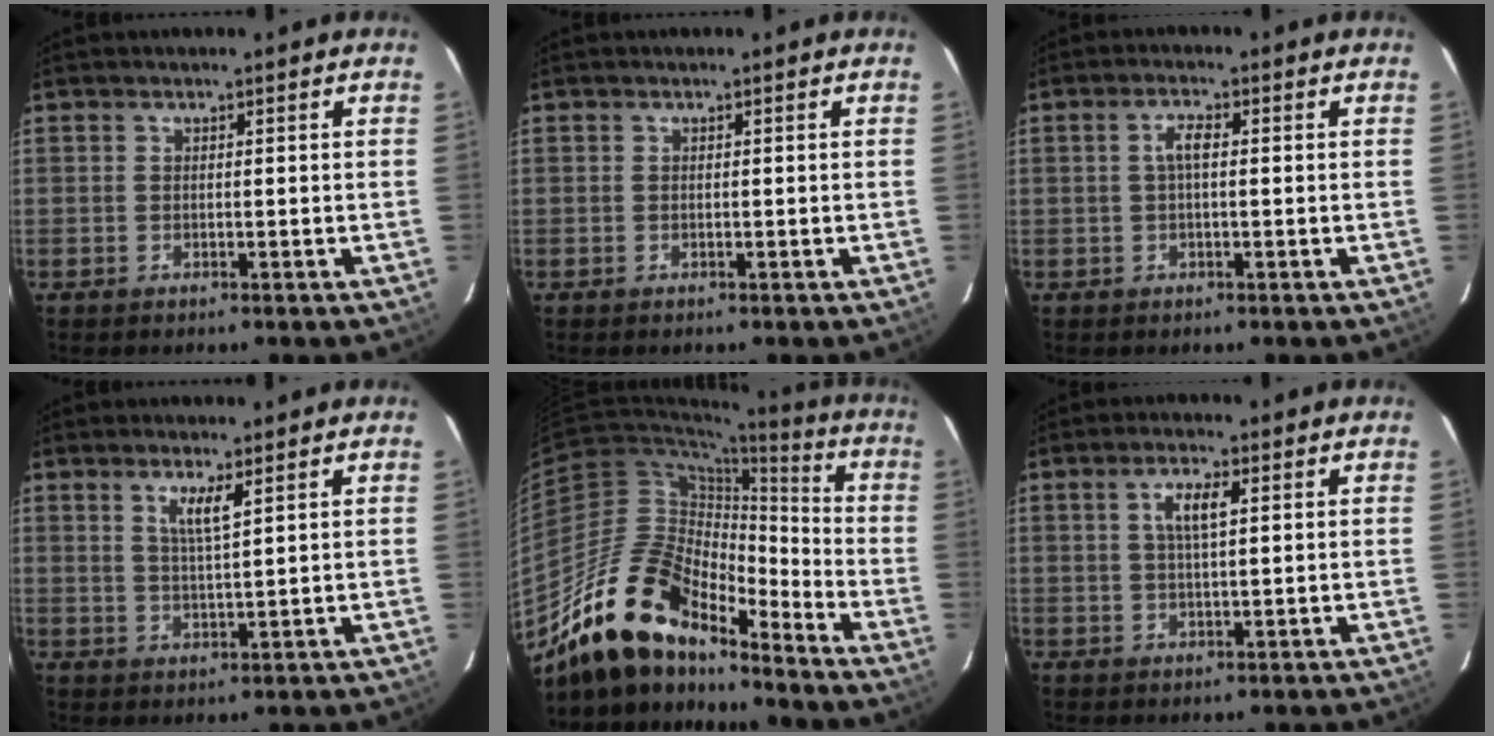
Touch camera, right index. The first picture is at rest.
{"total": 0.0}
{"total": 2.6, "force": [0.2, 0.7, 2.5], "torque": [-0.051, 0.008, 0.002]}
{"total": 3.9, "force": [2.0, 0.2, 3.3], "torque": [-0.063, -0.005, 0.037]}
{"total": 18.7, "force": [-15.3, 6.3, 8.6], "torque": [-0.154, 0.009, -0.283]}
{"total": 4.2, "force": [1.3, 1.0, 3.9], "torque": [-0.074, 0.005, 0.023]}